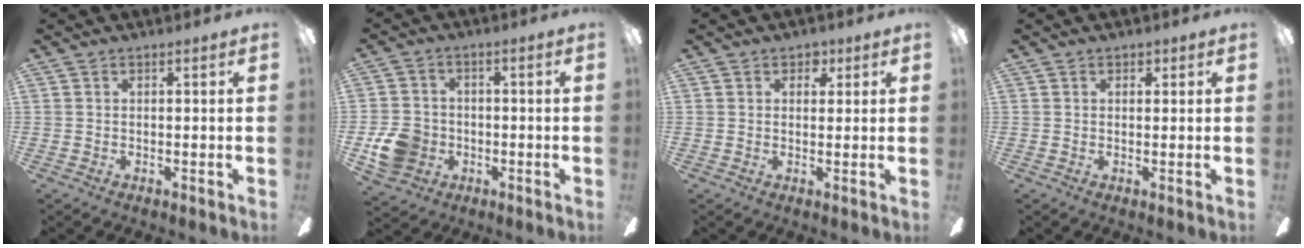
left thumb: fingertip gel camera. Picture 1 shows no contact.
{"total": 8.8, "force": [-2.6, 7.6, 3.7], "torque": [-0.079, 0.021, -0.047]}
{"total": 3.0, "force": [1.6, 2.2, 1.3], "torque": [-0.005, 0.000, 0.024]}
{"total": 1.3, "force": [0.8, 1.0, 0.4], "torque": [0.008, -0.002, 0.010]}